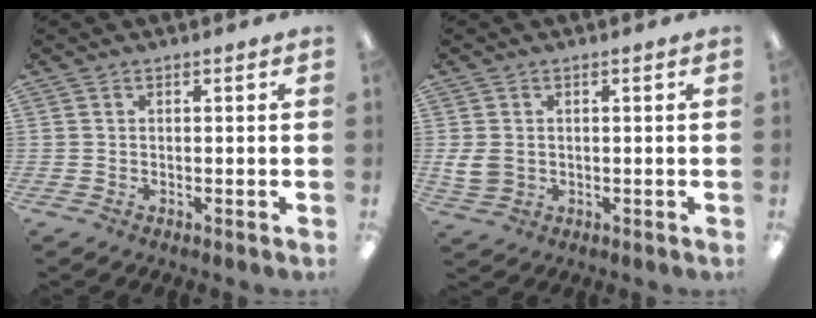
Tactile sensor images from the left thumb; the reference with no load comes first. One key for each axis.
{"total": 4.4, "fx": 0.5, "fy": 3.6, "fz": 2.4, "tx": -0.056, "ty": 0.001, "tz": 0.011}